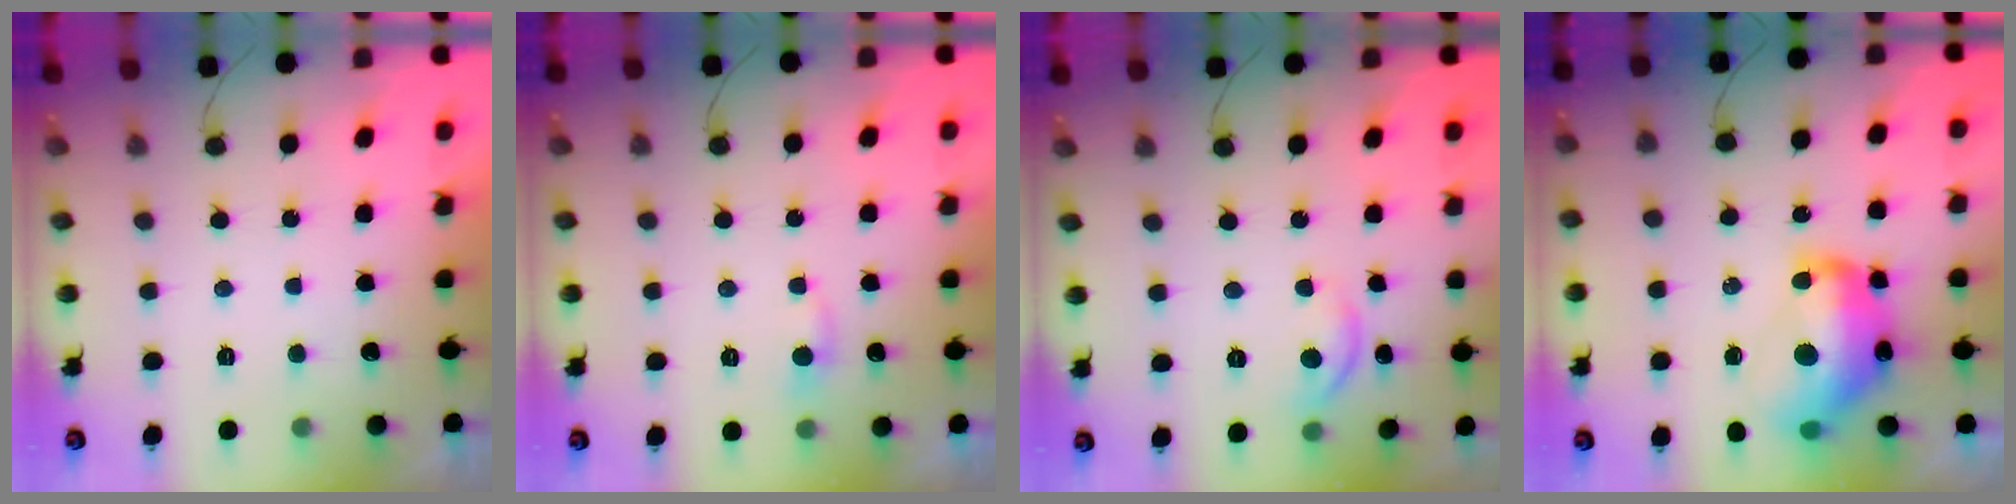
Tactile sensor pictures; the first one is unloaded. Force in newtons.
{"total": 3.8, "press": 3.8, "slide": 0.5}
{"total": 7.0, "press": 7.0, "slide": 0.4}
{"total": 16.8, "press": 16.7, "slide": 1.0}